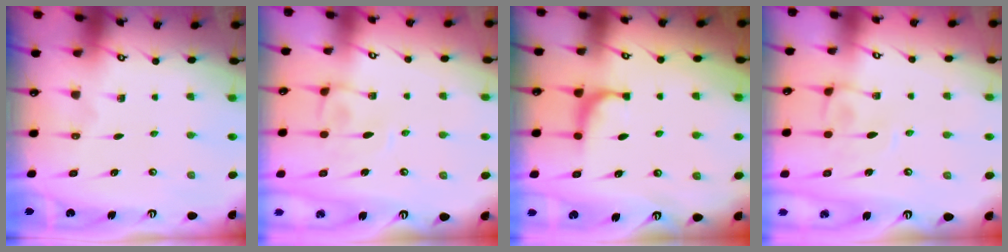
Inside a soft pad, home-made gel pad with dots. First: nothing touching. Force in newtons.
{"total": 3.5, "press": 3.5, "slide": 0.1}
{"total": 2.2, "press": 2.2, "slide": 0.3}
{"total": 3.5, "press": 3.5, "slide": 0.1}